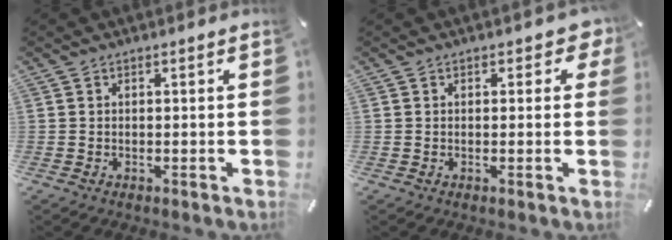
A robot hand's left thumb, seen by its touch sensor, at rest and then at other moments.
{"total": 2.1, "force": [0.5, 1.6, 1.3], "torque": [-0.002, -0.001, 0.001]}